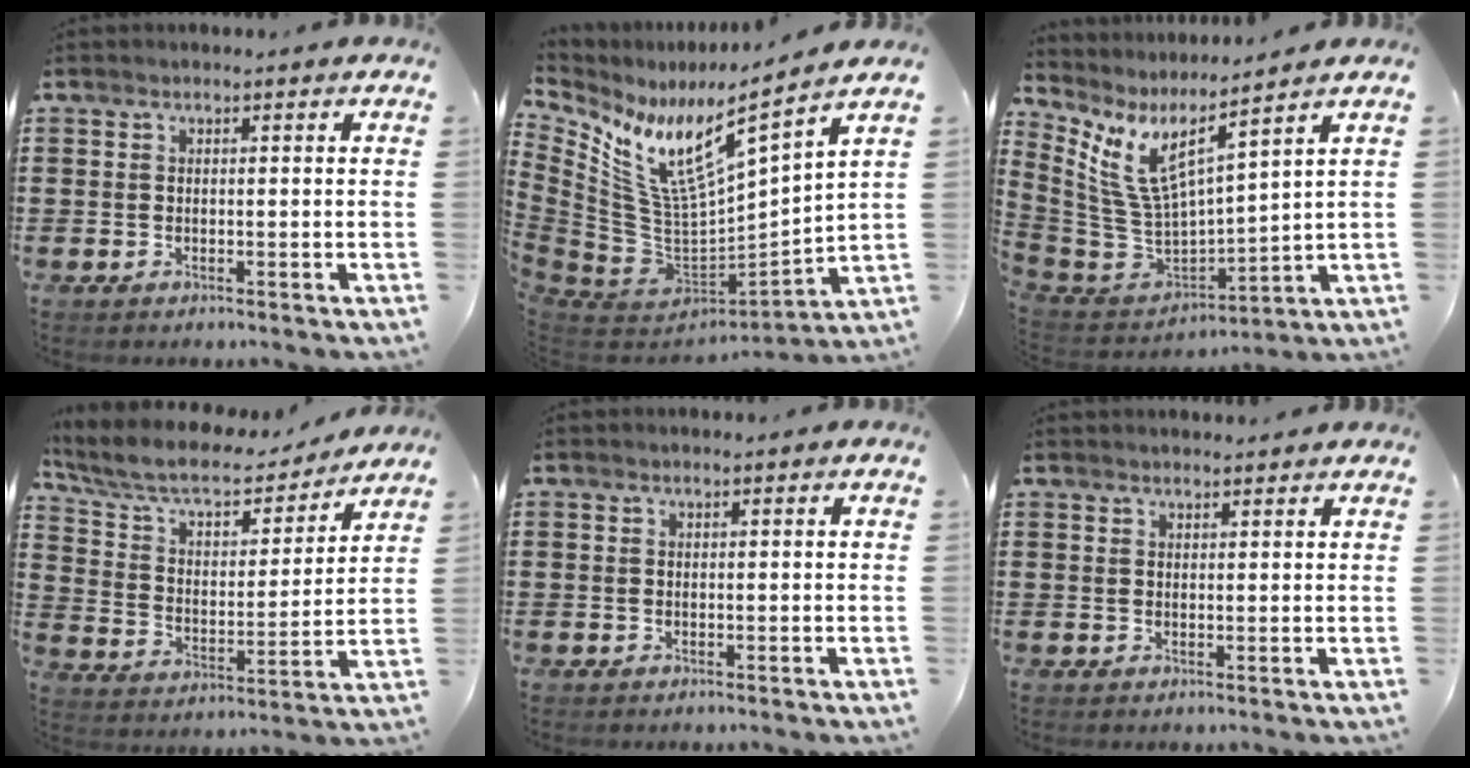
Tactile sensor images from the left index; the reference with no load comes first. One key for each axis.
{"total": 11.1, "fx": 6.8, "fy": 2.6, "fz": 8.3, "tx": -0.191, "ty": -0.060, "tz": 0.113}
{"total": 7.7, "fx": 4.3, "fy": 2.3, "fz": 6.0, "tx": -0.166, "ty": -0.058, "tz": 0.067}
{"total": 8.0, "fx": 6.8, "fy": 2.2, "fz": 3.5, "tx": -0.098, "ty": -0.040, "tz": 0.113}
{"total": 0.0}
{"total": 1.3, "fx": 1.3, "fy": 0.1, "fz": 0.1, "tx": -0.005, "ty": 0.001, "tz": 0.025}